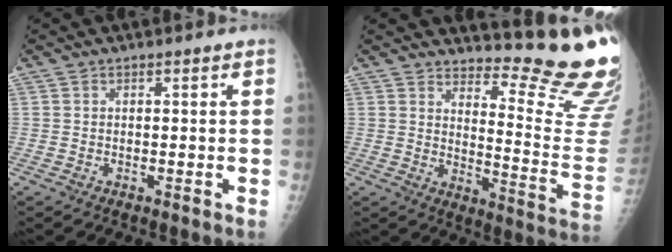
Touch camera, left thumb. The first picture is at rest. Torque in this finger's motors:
{"motor_torque": [0.37, -0.03, 0.10, -0.21, 0.01]}